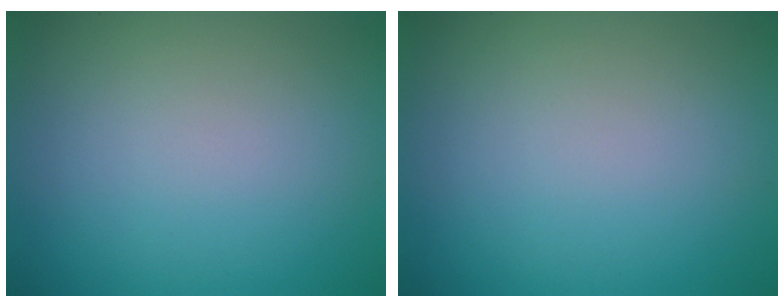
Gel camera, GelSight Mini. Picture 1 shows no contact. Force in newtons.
{"total": 0.0}